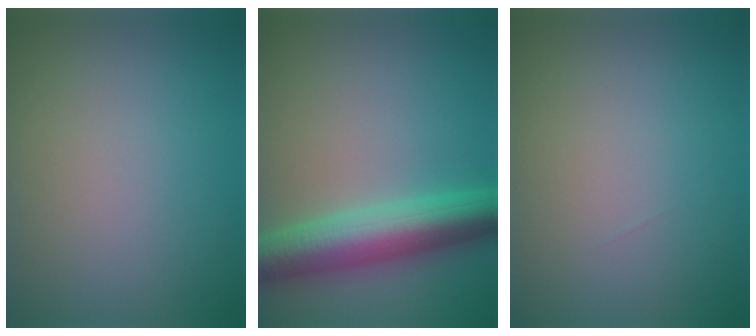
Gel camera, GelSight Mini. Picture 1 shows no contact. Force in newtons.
{"total": 7.5, "press": 7.5, "slide": 0.1}
{"total": 0.0}